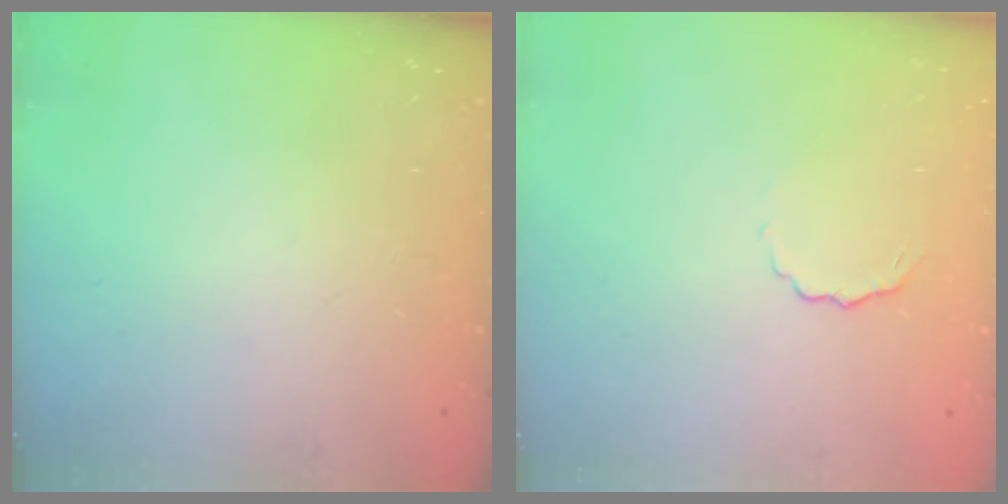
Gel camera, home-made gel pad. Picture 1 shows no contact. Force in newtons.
{"total": 3.4, "press": 3.3, "slide": 0.8}